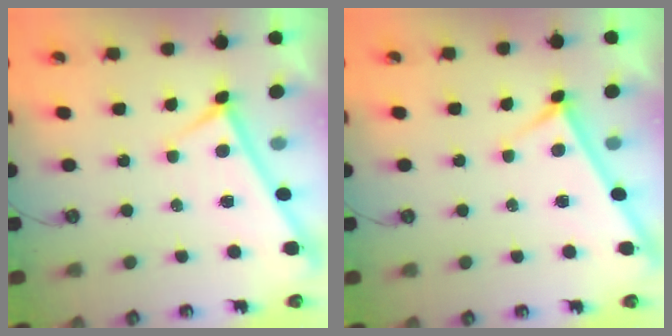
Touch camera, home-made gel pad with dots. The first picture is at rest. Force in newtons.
{"total": 4.6, "press": 4.5, "slide": 0.2}